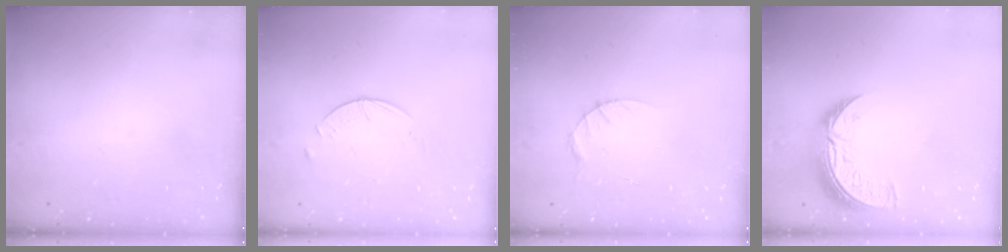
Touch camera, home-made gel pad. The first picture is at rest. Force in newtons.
{"total": 2.6, "press": 2.5, "slide": 0.3}
{"total": 3.7, "press": 3.6, "slide": 0.4}
{"total": 11.0, "press": 10.9, "slide": 0.8}